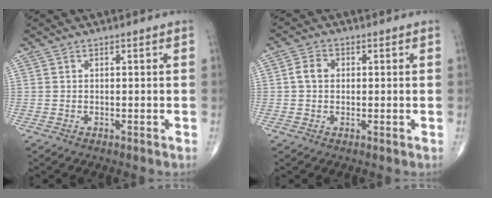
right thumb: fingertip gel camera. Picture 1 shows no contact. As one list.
[{"total": 3.5, "force": [0.3, 2.6, 2.3], "torque": [-0.042, 0.009, 0.000]}]